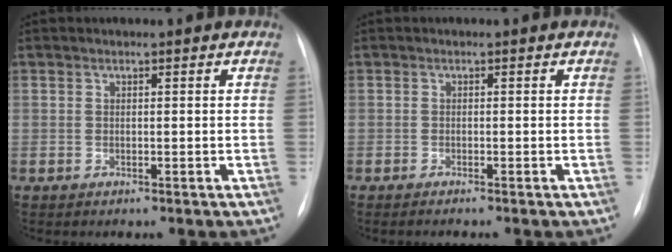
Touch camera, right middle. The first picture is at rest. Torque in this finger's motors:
{"motor_torque": [0.45, -0.74, -0.05, 0.00]}